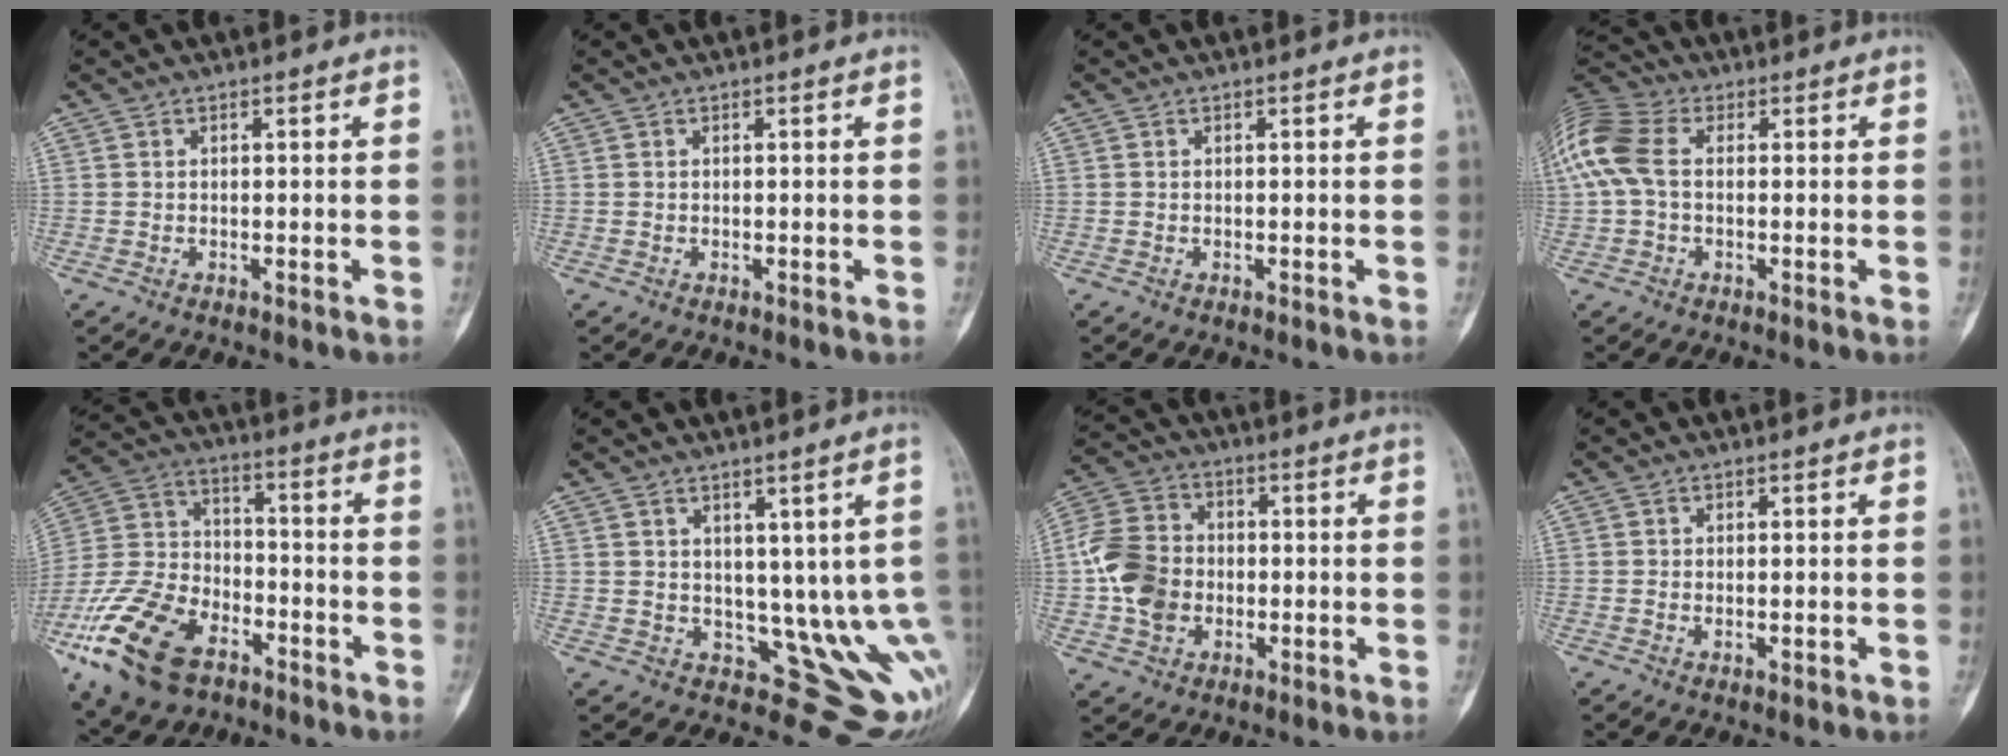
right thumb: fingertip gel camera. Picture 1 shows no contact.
{"total": 0.0}
{"total": 0.0}
{"total": 12.4, "force": [1.1, 8.0, 9.4], "torque": [-0.227, 0.028, 0.014]}
{"total": 19.3, "force": [-10.5, 11.1, 11.8], "torque": [-0.239, 0.045, -0.197]}
{"total": 10.9, "force": [2.0, 6.6, 8.4], "torque": [-0.072, -0.028, 0.051]}
{"total": 11.3, "force": [-1.3, 9.1, 6.7], "torque": [-0.118, 0.019, -0.030]}
{"total": 1.1, "force": [-0.1, 0.5, 0.9], "torque": [-0.015, -0.001, 0.000]}